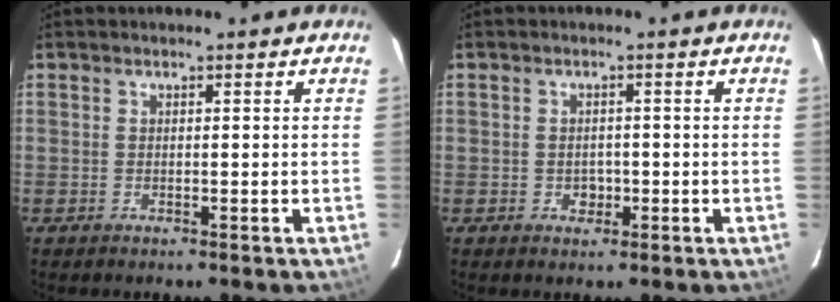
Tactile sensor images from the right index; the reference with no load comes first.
{"total": 2.3, "force": [-0.6, 2.0, 0.9], "torque": [-0.013, 0.004, -0.004]}